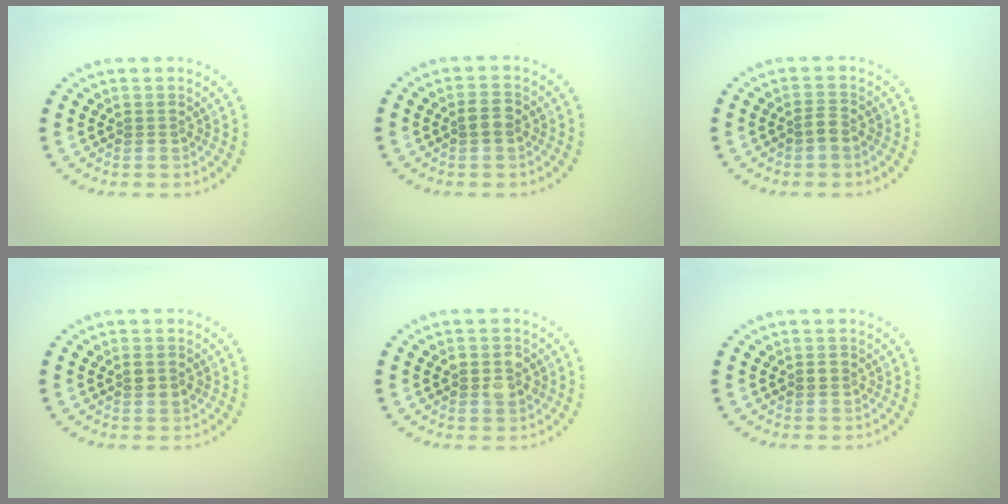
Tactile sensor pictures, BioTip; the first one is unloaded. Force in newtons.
{"total": 1.8, "press": 1.8, "slide": 0.2}
{"total": 1.3, "press": 1.1, "slide": 0.7}
{"total": 1.4, "press": 1.3, "slide": 0.3}
{"total": 2.8, "press": 2.8, "slide": 0.1}
{"total": 1.2, "press": 1.2, "slide": 0.1}